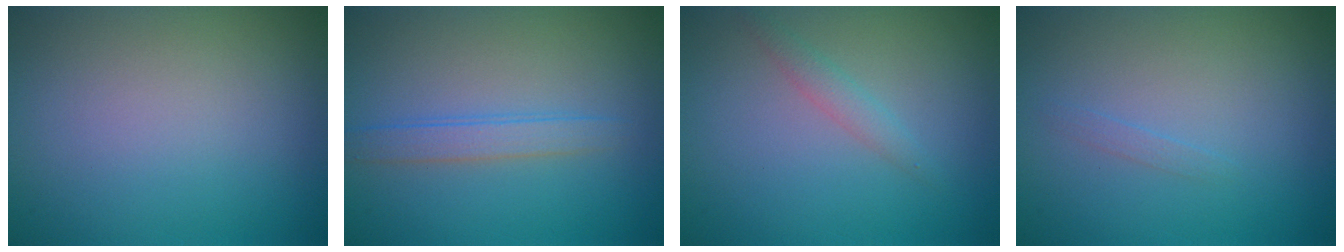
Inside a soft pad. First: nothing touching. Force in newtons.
{"total": 1.9, "press": 1.9, "slide": 0.2}
{"total": 1.4, "press": 1.4, "slide": 0.1}
{"total": 0.5, "press": 0.5, "slide": 0.1}